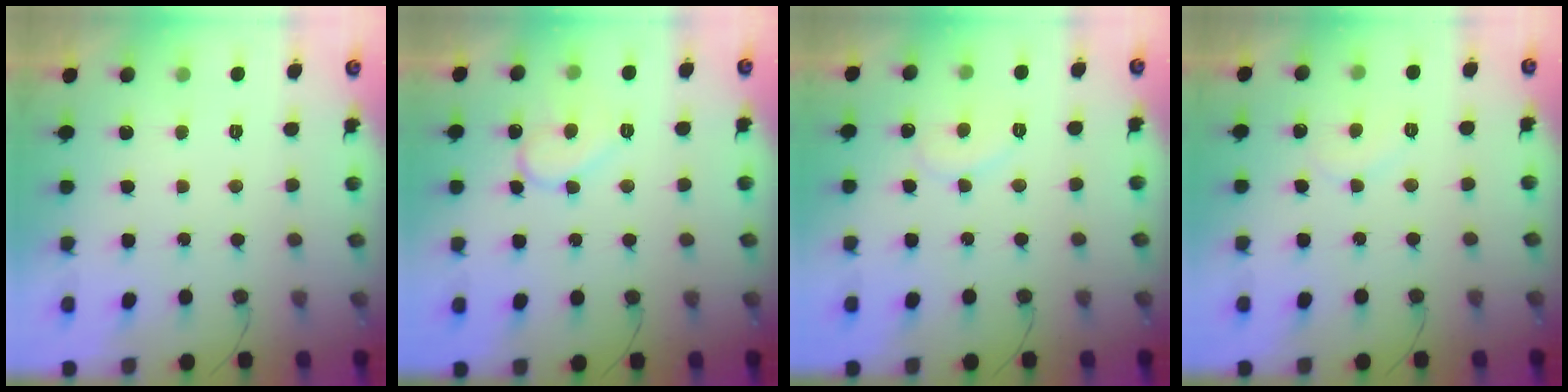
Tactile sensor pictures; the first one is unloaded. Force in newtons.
{"total": 9.8, "press": 9.7, "slide": 0.9}
{"total": 7.6, "press": 7.6, "slide": 0.6}
{"total": 6.7, "press": 6.7, "slide": 0.6}